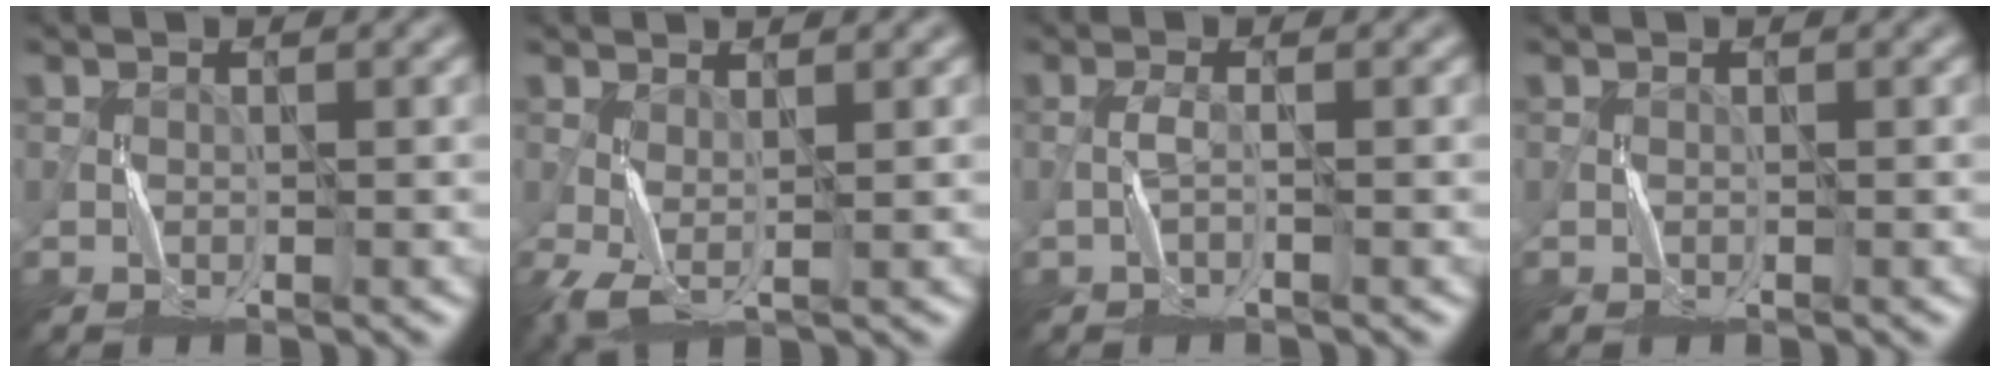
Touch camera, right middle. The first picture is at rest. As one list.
[{"total": 2.3, "force": [0.0, 0.9, 2.1], "torque": [-0.063, -0.004, 0.000]}, {"total": 0.9, "force": [-0.6, 0.0, 0.7], "torque": [-0.018, 0.005, -0.013]}, {"total": 0.0}]